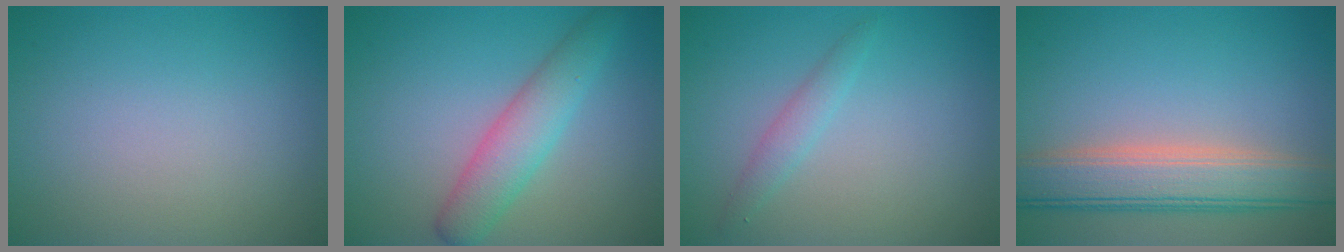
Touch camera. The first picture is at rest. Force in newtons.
{"total": 4.1, "press": 4.1, "slide": 0.2}
{"total": 1.6, "press": 1.6, "slide": 0.1}
{"total": 6.3, "press": 6.3, "slide": 0.4}